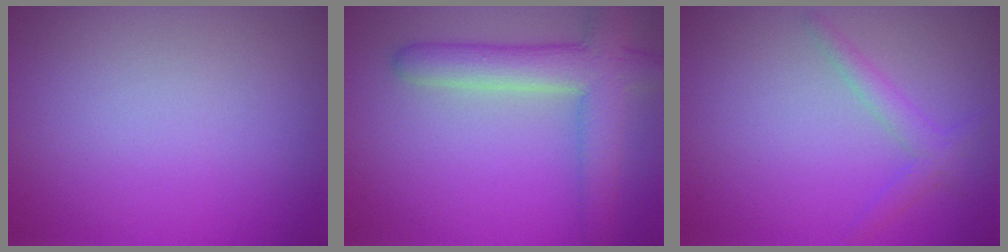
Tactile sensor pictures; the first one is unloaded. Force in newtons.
{"total": 5.8, "press": 5.8, "slide": 0.5}
{"total": 1.9, "press": 1.9, "slide": 0.0}